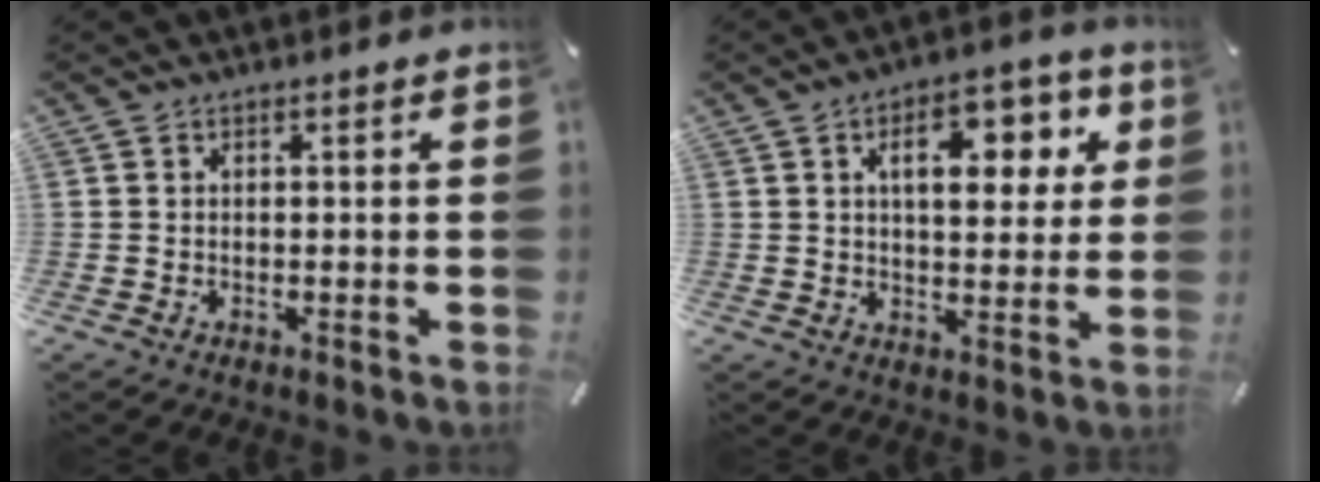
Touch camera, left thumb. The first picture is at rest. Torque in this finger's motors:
{"motor_torque": [2.01, 2.01, 1.28, -1.01, 0.44]}